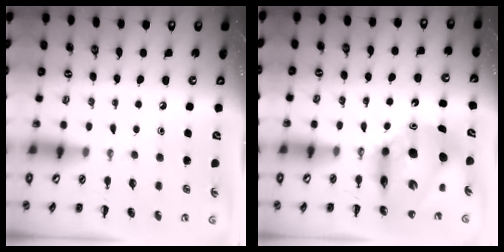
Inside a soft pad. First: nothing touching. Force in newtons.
{"total": 13.1, "press": 12.6, "slide": 3.8}